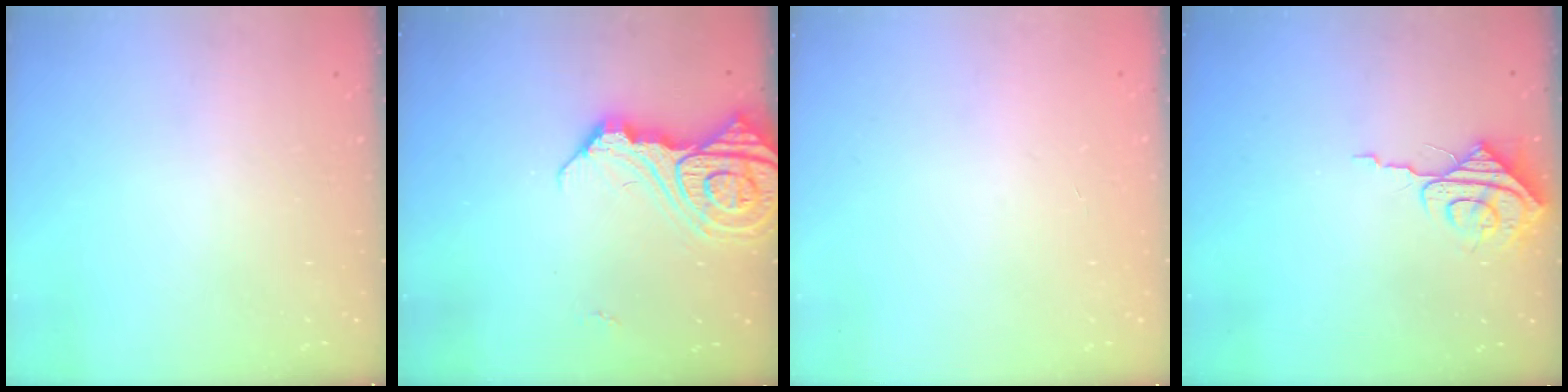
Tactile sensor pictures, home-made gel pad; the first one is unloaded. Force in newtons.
{"total": 15.5, "press": 15.4, "slide": 1.7}
{"total": 0.0}
{"total": 7.9, "press": 7.9, "slide": 0.8}